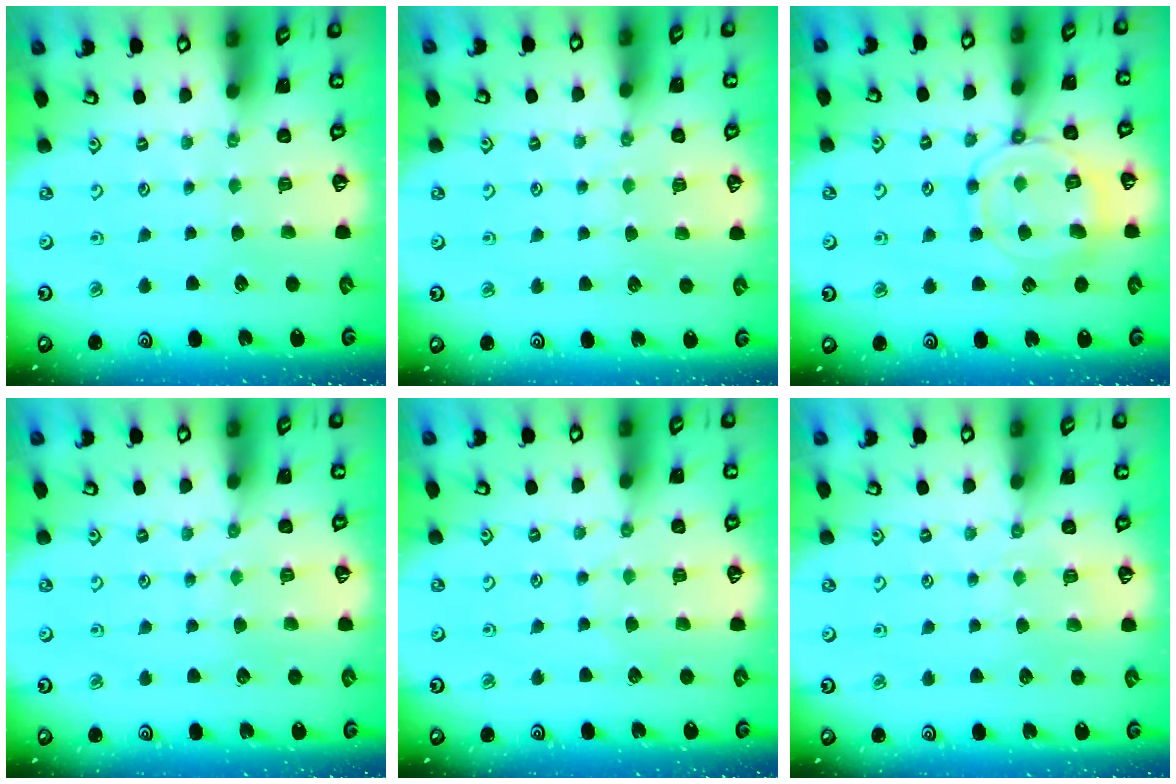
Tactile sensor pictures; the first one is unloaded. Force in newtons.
{"total": 5.4, "press": 5.3, "slide": 0.6}
{"total": 12.7, "press": 12.6, "slide": 1.4}
{"total": 5.8, "press": 5.8, "slide": 0.8}
{"total": 5.1, "press": 5.1, "slide": 0.5}
{"total": 4.5, "press": 4.5, "slide": 0.6}